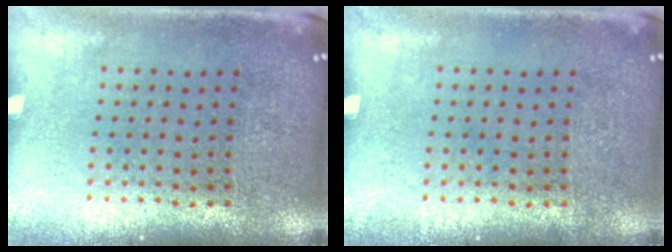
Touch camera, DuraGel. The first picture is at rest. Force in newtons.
{"total": 0.0}